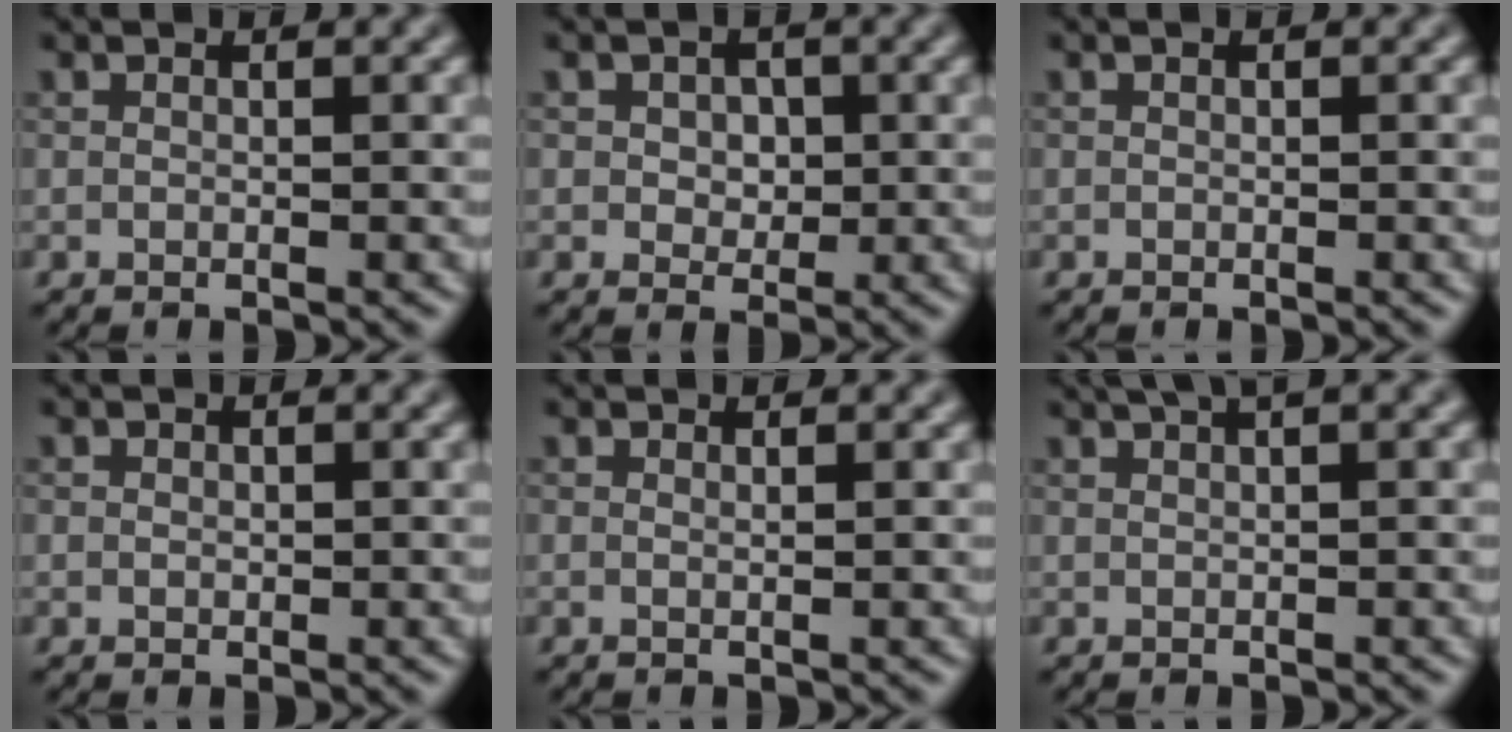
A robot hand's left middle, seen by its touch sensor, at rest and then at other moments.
{"total": 2.0, "force": [0.3, 1.6, 1.2], "torque": [-0.023, 0.001, -0.002]}
{"total": 0.0}
{"total": 0.6, "force": [0.1, 0.5, 0.2], "torque": [-0.001, -0.002, 0.002]}
{"total": 0.6, "force": [0.3, 0.2, 0.5], "torque": [-0.002, -0.001, 0.002]}
{"total": 4.3, "force": [2.7, 1.3, 3.0], "torque": [-0.025, 0.012, 0.023]}